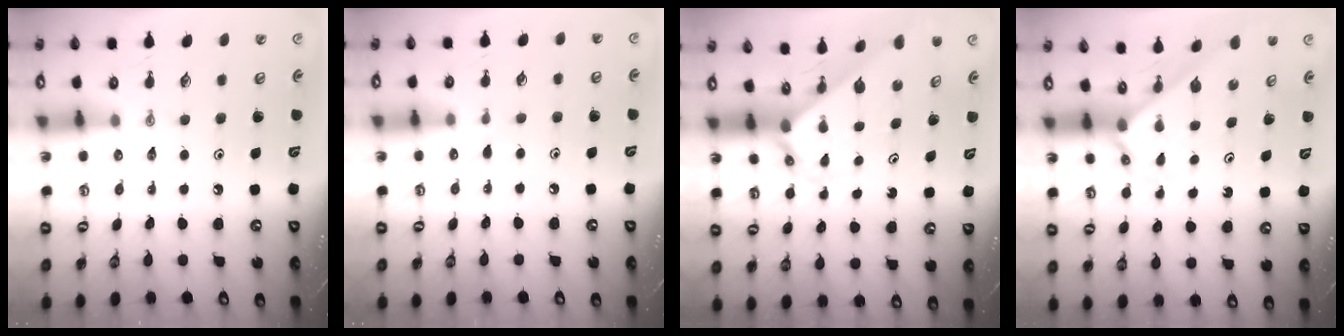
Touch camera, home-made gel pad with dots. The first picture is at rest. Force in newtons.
{"total": 2.9, "press": 2.9, "slide": 0.4}
{"total": 1.9, "press": 1.9, "slide": 0.1}
{"total": 2.2, "press": 2.2, "slide": 0.2}